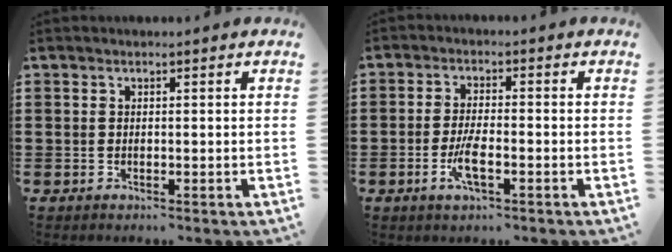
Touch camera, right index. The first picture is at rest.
{"total": 4.1, "force": [-1.8, 1.0, 3.6], "torque": [-0.080, -0.003, -0.037]}